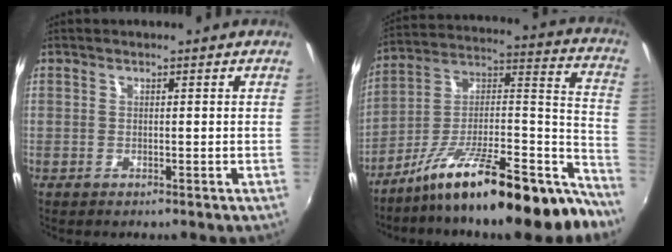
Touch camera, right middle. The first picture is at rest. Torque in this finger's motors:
{"motor_torque": [1.27, -0.87, 0.84, 0.21]}